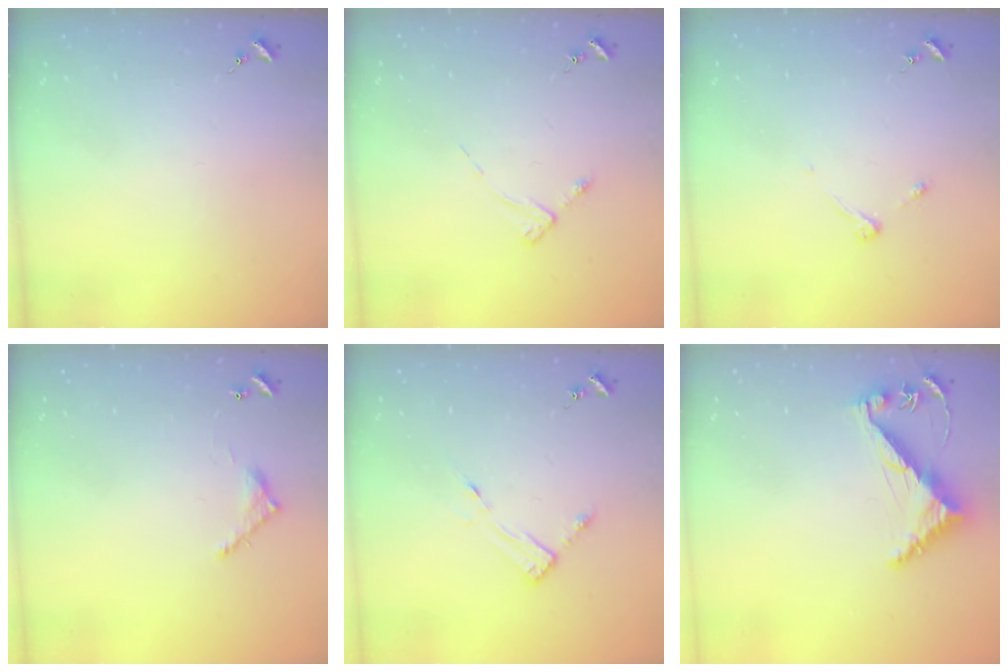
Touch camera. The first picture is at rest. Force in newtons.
{"total": 2.8, "press": 2.8, "slide": 0.3}
{"total": 3.7, "press": 3.6, "slide": 0.6}
{"total": 6.3, "press": 6.3, "slide": 0.4}
{"total": 3.5, "press": 3.4, "slide": 0.3}
{"total": 7.3, "press": 7.3, "slide": 0.6}